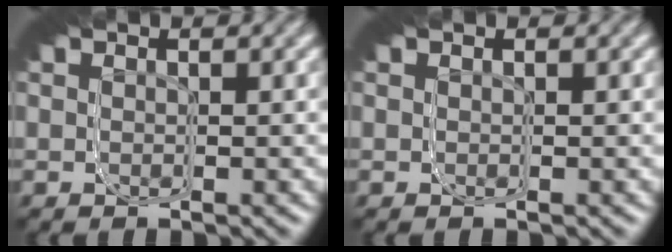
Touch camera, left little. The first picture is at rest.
{"total": 0.0}